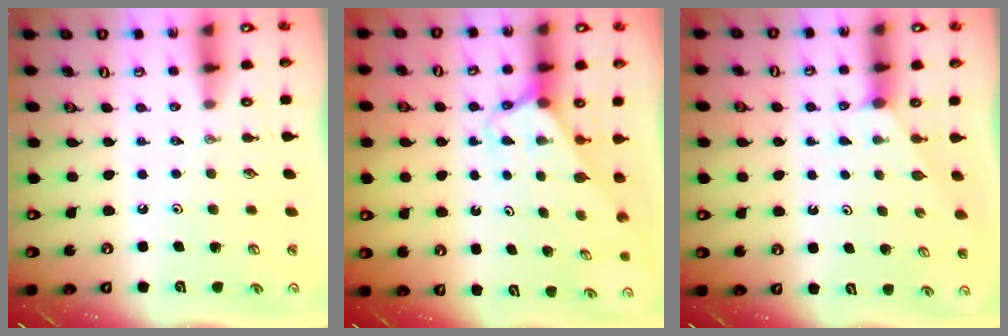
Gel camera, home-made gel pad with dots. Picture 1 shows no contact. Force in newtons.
{"total": 2.5, "press": 2.5, "slide": 0.2}
{"total": 0.9, "press": 0.9, "slide": 0.2}